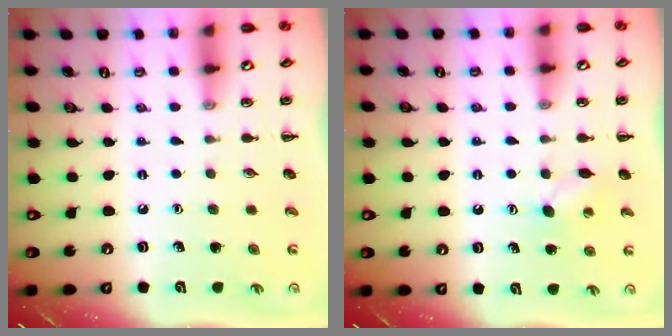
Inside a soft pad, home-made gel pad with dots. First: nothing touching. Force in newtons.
{"total": 4.9, "press": 4.8, "slide": 1.0}